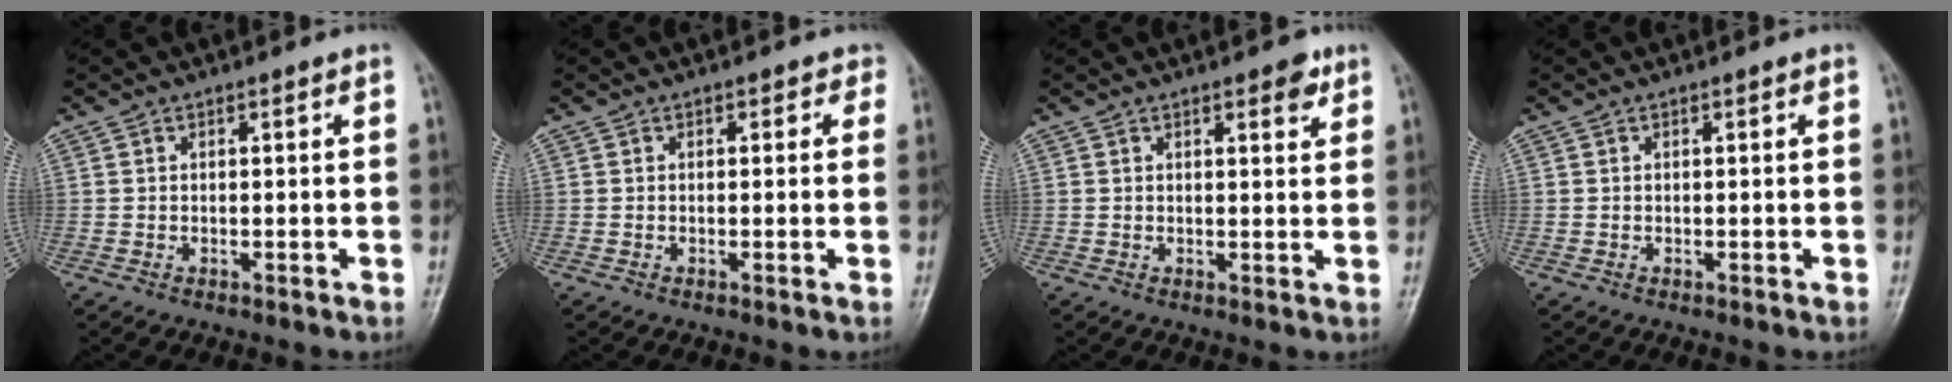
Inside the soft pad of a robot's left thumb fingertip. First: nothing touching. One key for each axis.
{"total": 1.8, "fx": 0.8, "fy": 1.4, "fz": 0.8, "tx": 0.019, "ty": 0.002, "tz": -0.001}
{"total": 3.5, "fx": 2.0, "fy": 1.4, "fz": 2.4, "tx": -0.018, "ty": -0.008, "tz": 0.023}
{"total": 0.0}